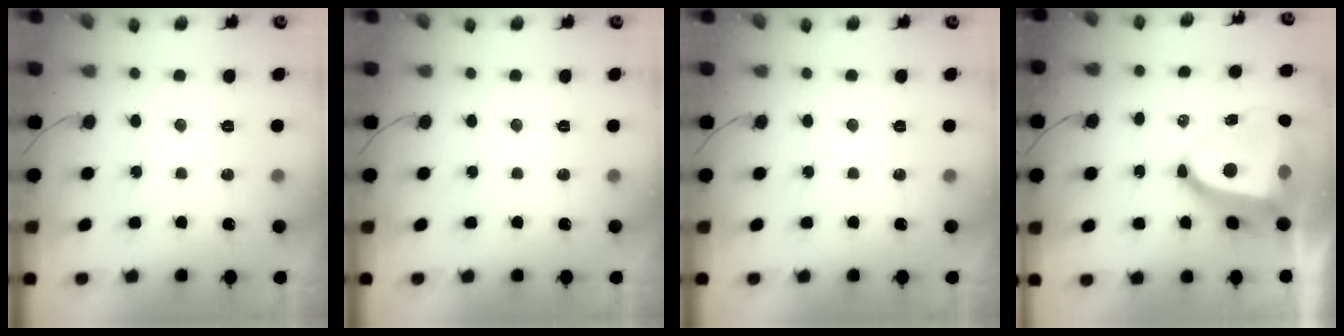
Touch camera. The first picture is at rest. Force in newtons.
{"total": 0.0}
{"total": 0.0}
{"total": 13.8, "press": 13.7, "slide": 1.3}